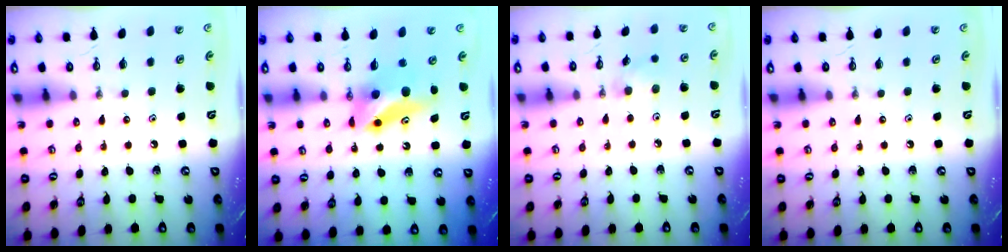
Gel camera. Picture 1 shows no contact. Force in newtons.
{"total": 7.1, "press": 6.6, "slide": 2.5}
{"total": 4.6, "press": 4.4, "slide": 1.4}
{"total": 0.0}